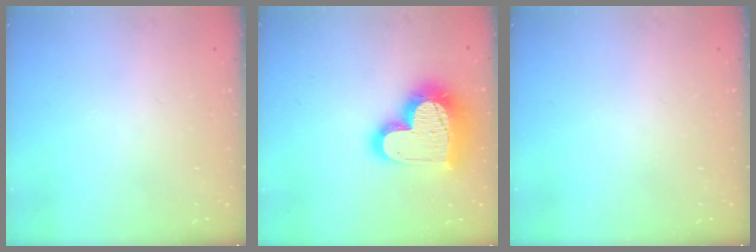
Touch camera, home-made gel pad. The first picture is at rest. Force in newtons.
{"total": 21.1, "press": 21.0, "slide": 1.7}
{"total": 0.0}